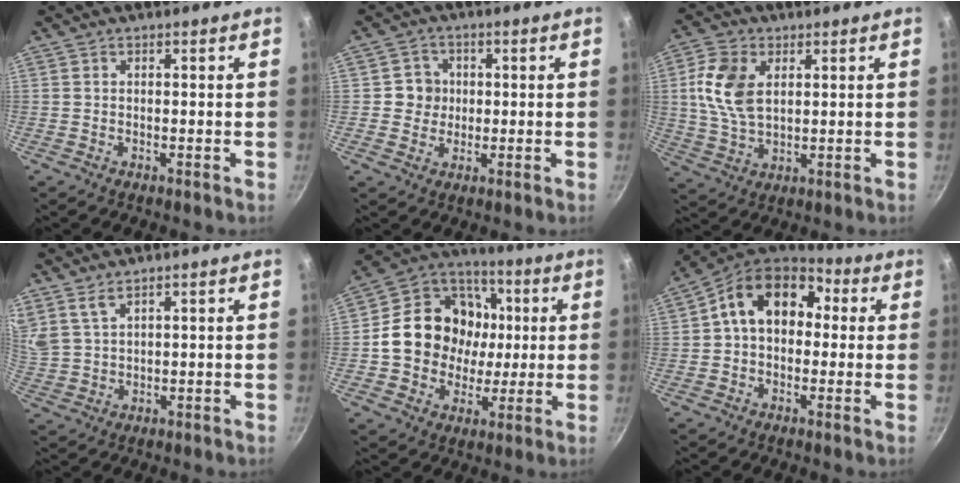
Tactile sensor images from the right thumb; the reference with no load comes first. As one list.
[{"total": 4.7, "force": [0.3, 4.6, 1.1], "torque": [0.018, 0.004, -0.002]}, {"total": 10.6, "force": [2.6, 6.6, 7.9], "torque": [-0.146, -0.007, 0.049]}, {"total": 4.2, "force": [3.3, 1.3, 2.3], "torque": [-0.047, -0.018, 0.076]}, {"total": 19.6, "force": [1.3, 16.8, 10.0], "torque": [-0.146, 0.024, 0.018]}, {"total": 14.9, "force": [2.6, 10.8, 10.0], "torque": [-0.124, 0.031, 0.022]}]